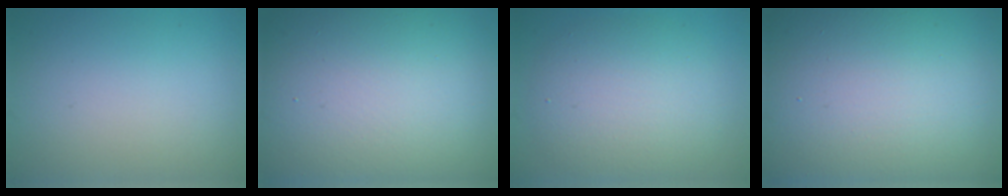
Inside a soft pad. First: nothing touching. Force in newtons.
{"total": 20.5, "press": 20.4, "slide": 1.1}
{"total": 6.0, "press": 6.0, "slide": 0.2}
{"total": 25.4, "press": 25.4, "slide": 1.6}